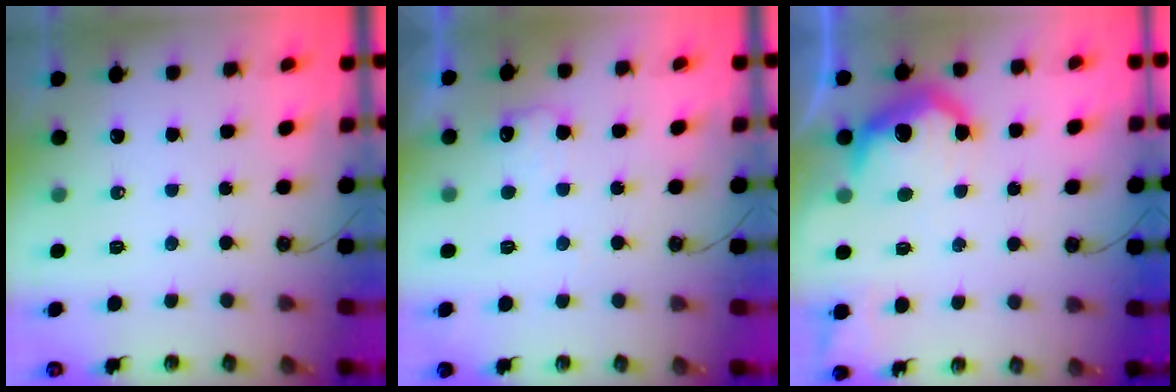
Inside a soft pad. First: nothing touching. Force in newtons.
{"total": 7.5, "press": 7.5, "slide": 0.5}
{"total": 12.4, "press": 12.4, "slide": 0.7}